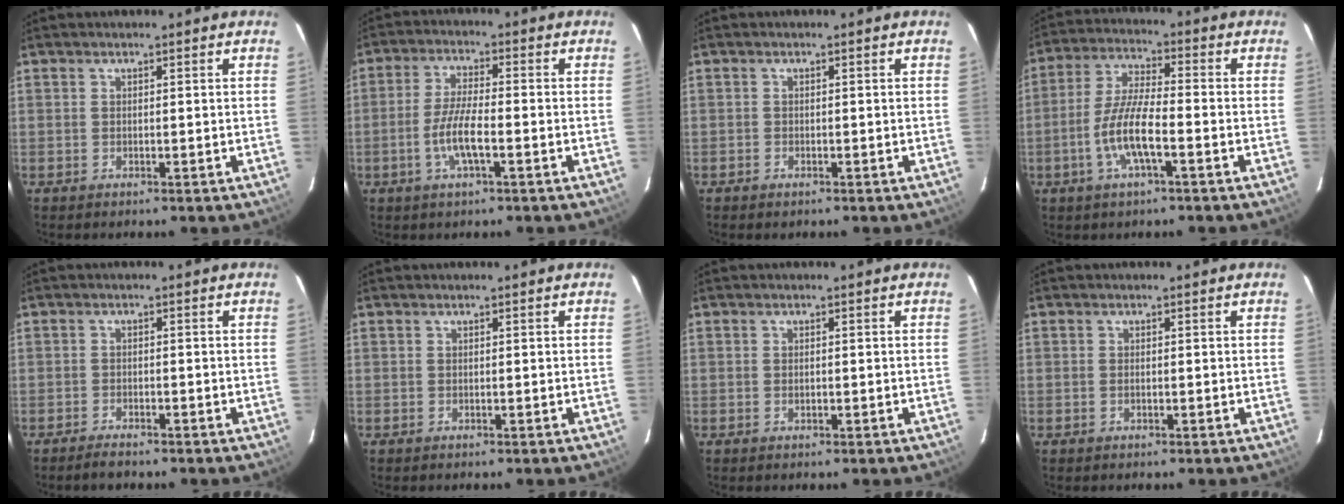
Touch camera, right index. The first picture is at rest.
{"total": 6.8, "force": [-2.4, 1.2, 6.2], "torque": [-0.128, -0.001, -0.049]}
{"total": 0.9, "force": [-0.7, 0.6, 0.1], "torque": [-0.004, 0.000, -0.011]}
{"total": 9.4, "force": [-3.5, 1.8, 8.5], "torque": [-0.178, 0.001, -0.069]}
{"total": 2.7, "force": [-2.4, 0.6, 1.0], "torque": [-0.032, -0.004, -0.044]}
{"total": 0.0}
{"total": 0.7, "force": [-0.2, 0.4, 0.6], "torque": [-0.010, 0.003, -0.003]}
{"total": 0.6, "force": [-0.2, 0.3, 0.5], "torque": [-0.009, 0.002, -0.003]}